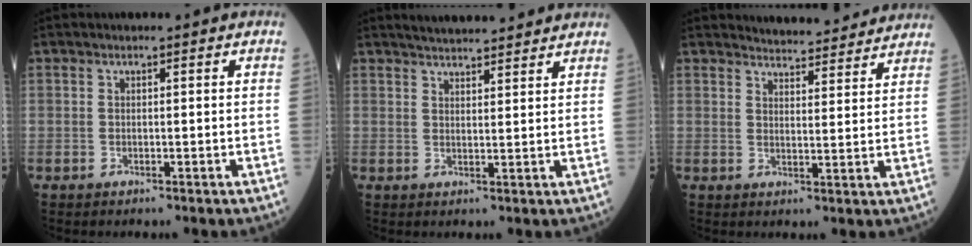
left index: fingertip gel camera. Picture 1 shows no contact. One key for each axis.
{"total": 9.2, "fx": 8.5, "fy": 1.2, "fz": 3.3, "tx": -0.051, "ty": 0.023, "tz": 0.116}
{"total": 10.6, "fx": 10.3, "fy": 1.3, "fz": 2.1, "tx": -0.027, "ty": 0.000, "tz": 0.123}